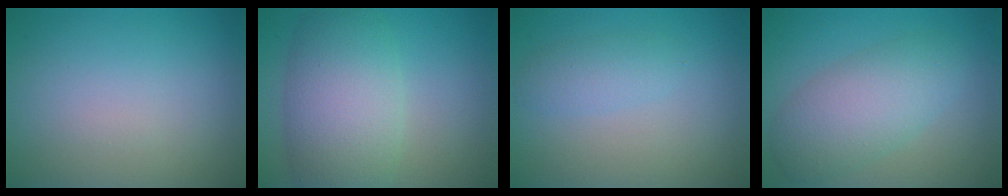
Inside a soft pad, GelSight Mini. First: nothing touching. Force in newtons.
{"total": 7.9, "press": 7.9, "slide": 0.4}
{"total": 1.8, "press": 1.8, "slide": 0.0}
{"total": 5.4, "press": 5.4, "slide": 0.1}